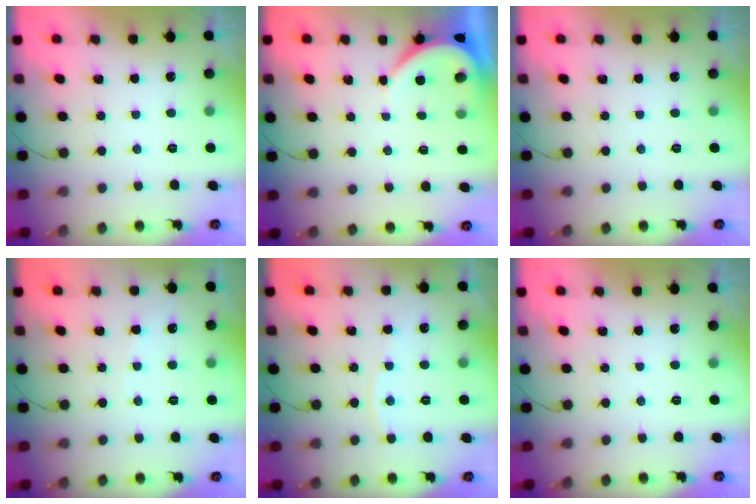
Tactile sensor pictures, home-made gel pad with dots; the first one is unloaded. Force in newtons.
{"total": 3.9, "press": 3.9, "slide": 0.6}
{"total": 0.0}
{"total": 2.0, "press": 2.0, "slide": 0.2}
{"total": 2.8, "press": 2.8, "slide": 0.4}
{"total": 0.0}